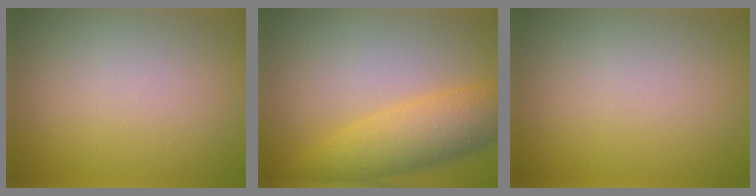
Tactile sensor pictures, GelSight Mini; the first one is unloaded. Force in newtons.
{"total": 6.0, "press": 6.0, "slide": 0.1}
{"total": 0.0}